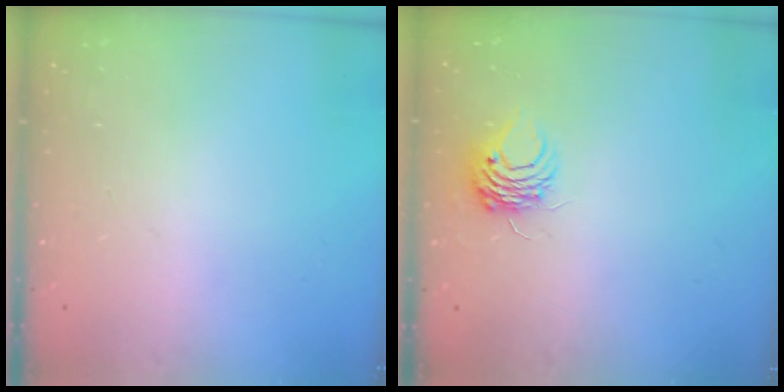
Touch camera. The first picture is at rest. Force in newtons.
{"total": 6.1, "press": 6.1, "slide": 0.5}